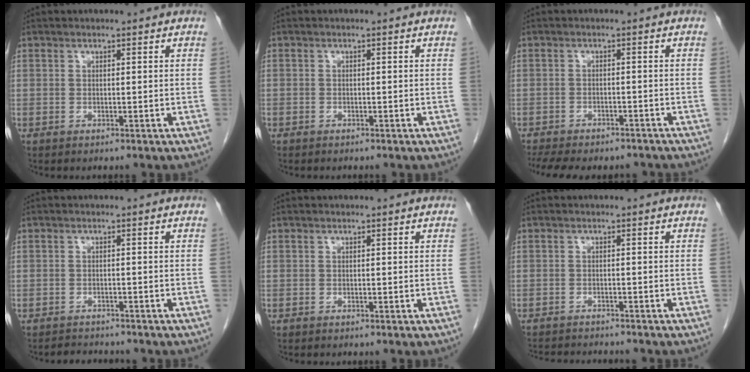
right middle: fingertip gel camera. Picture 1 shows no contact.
{"total": 0.6, "force": [-0.4, 0.3, 0.1], "torque": [-0.010, 0.002, -0.009]}
{"total": 13.0, "force": [-11.2, 4.2, 5.2], "torque": [-0.111, -0.001, -0.146]}
{"total": 3.8, "force": [-3.7, 1.0, 0.2], "torque": [-0.007, -0.007, -0.057]}
{"total": 0.0}
{"total": 7.8, "force": [-7.4, 1.2, 2.2], "torque": [-0.035, -0.004, -0.104]}